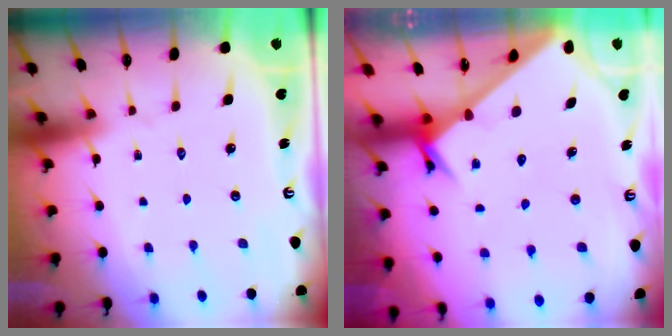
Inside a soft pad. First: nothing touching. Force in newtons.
{"total": 2.4, "press": 2.4, "slide": 0.2}